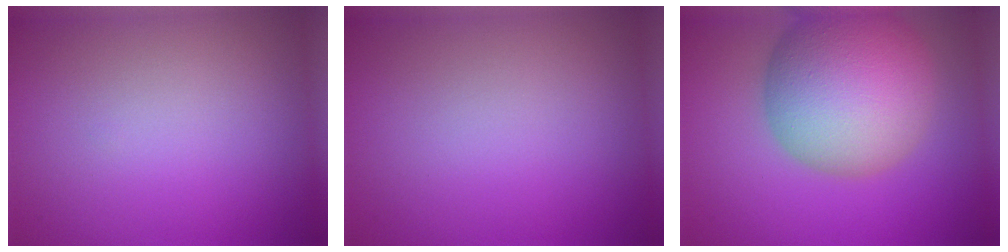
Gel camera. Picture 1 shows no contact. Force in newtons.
{"total": 0.0}
{"total": 12.0, "press": 12.0, "slide": 0.5}